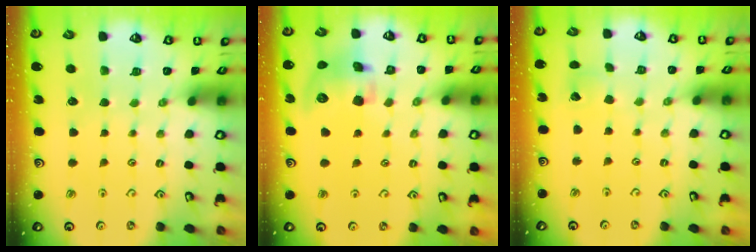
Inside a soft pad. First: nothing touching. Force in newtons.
{"total": 11.9, "press": 11.7, "slide": 2.1}
{"total": 4.2, "press": 4.2, "slide": 0.2}